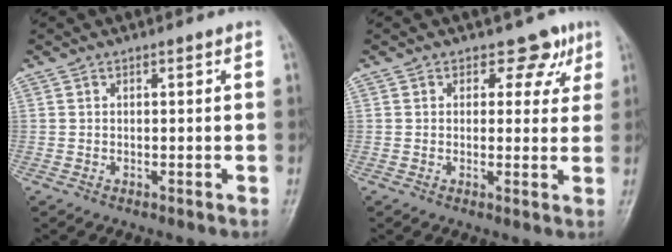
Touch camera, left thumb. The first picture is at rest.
{"total": 4.7, "force": [2.8, 3.5, 1.7], "torque": [0.017, -0.008, 0.031]}